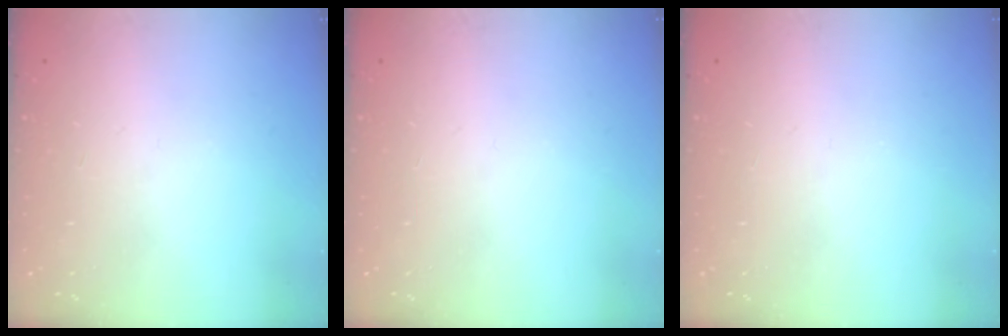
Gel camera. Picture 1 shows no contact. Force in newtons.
{"total": 0.0}
{"total": 0.0}